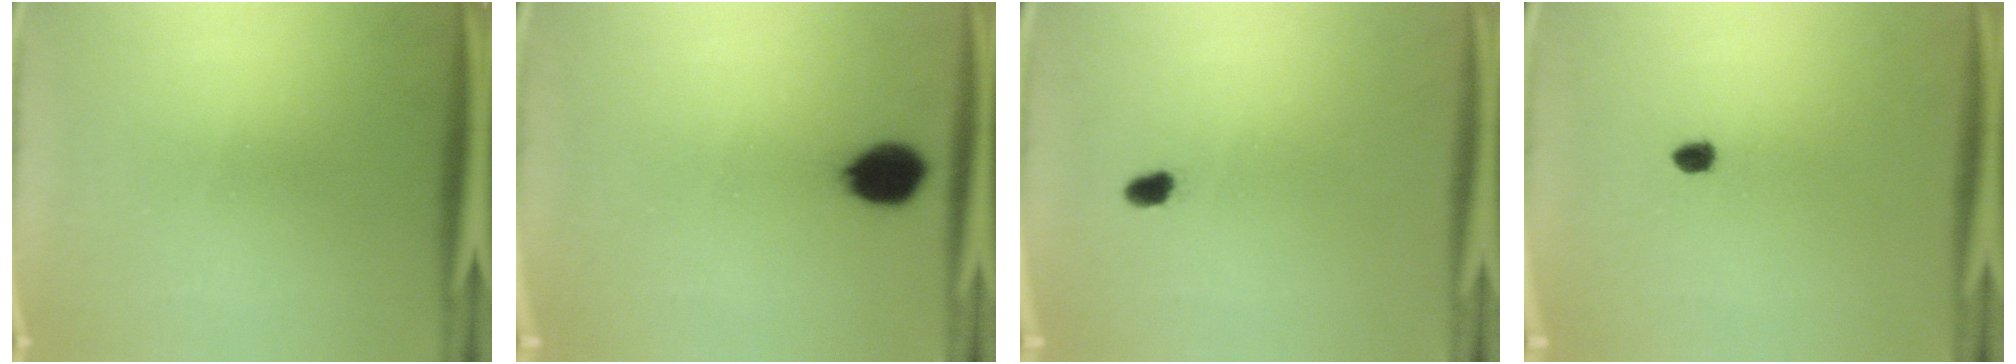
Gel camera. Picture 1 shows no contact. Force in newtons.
{"total": 7.5}
{"total": 1.8}
{"total": 1.7}